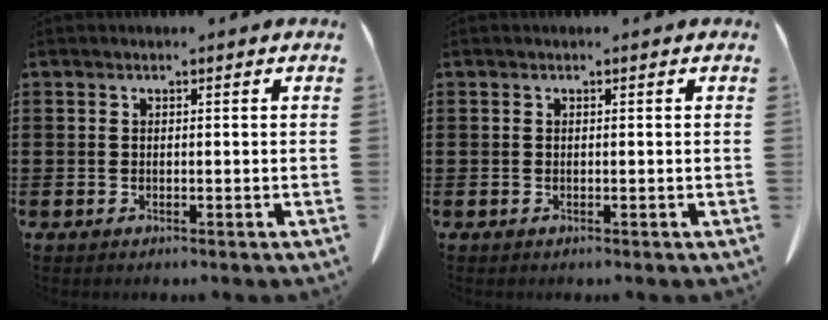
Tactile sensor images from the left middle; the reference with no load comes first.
{"total": 0.0}